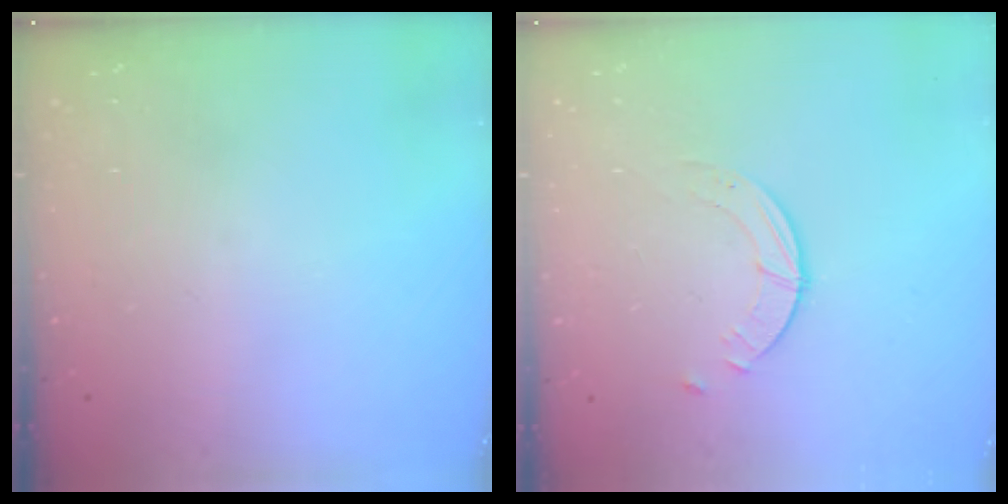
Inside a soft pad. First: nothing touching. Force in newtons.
{"total": 2.5, "press": 2.5, "slide": 0.3}